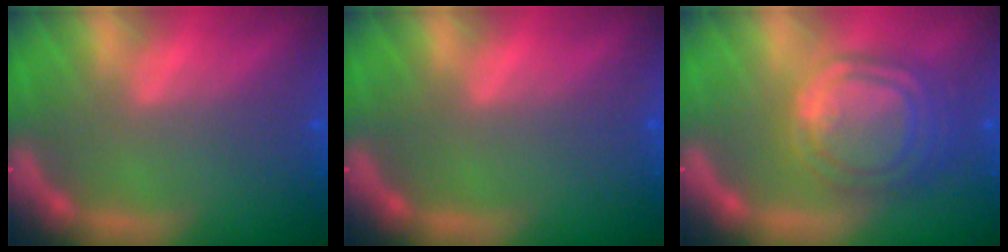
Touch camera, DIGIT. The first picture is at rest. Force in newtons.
{"total": 0.0}
{"total": 9.1}